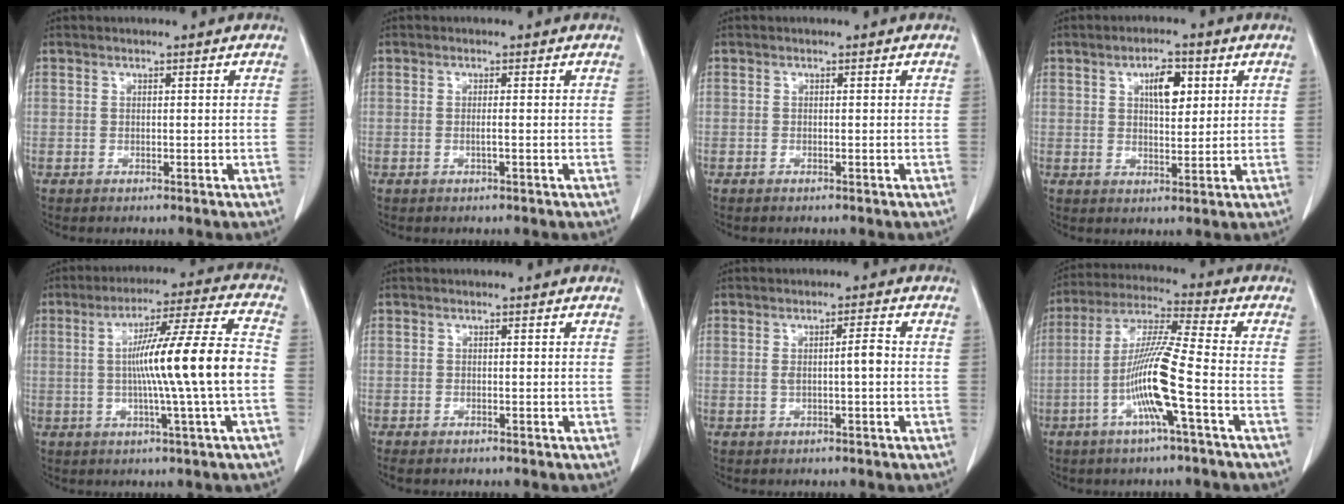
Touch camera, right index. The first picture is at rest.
{"total": 1.0, "force": [-0.3, -0.1, 0.9], "torque": [-0.020, -0.001, -0.004]}
{"total": 0.0}
{"total": 5.4, "force": [2.0, 2.2, 4.6], "torque": [-0.074, 0.004, 0.034]}
{"total": 14.4, "force": [-1.2, -1.4, 14.3], "torque": [-0.231, 0.009, -0.022]}
{"total": 1.0, "force": [-0.8, 0.1, 0.5], "torque": [-0.009, -0.003, -0.009]}
{"total": 3.1, "force": [-0.1, 0.3, 3.0], "torque": [-0.056, 0.006, 0.000]}
{"total": 11.8, "force": [-3.7, -0.4, 11.1], "torque": [-0.224, 0.001, -0.078]}